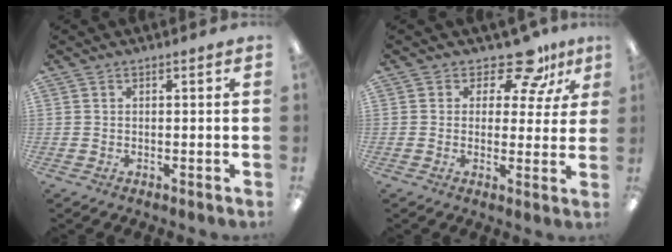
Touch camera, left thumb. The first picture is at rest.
{"total": 10.3, "force": [7.7, 4.7, 5.0], "torque": [-0.070, -0.052, 0.137]}